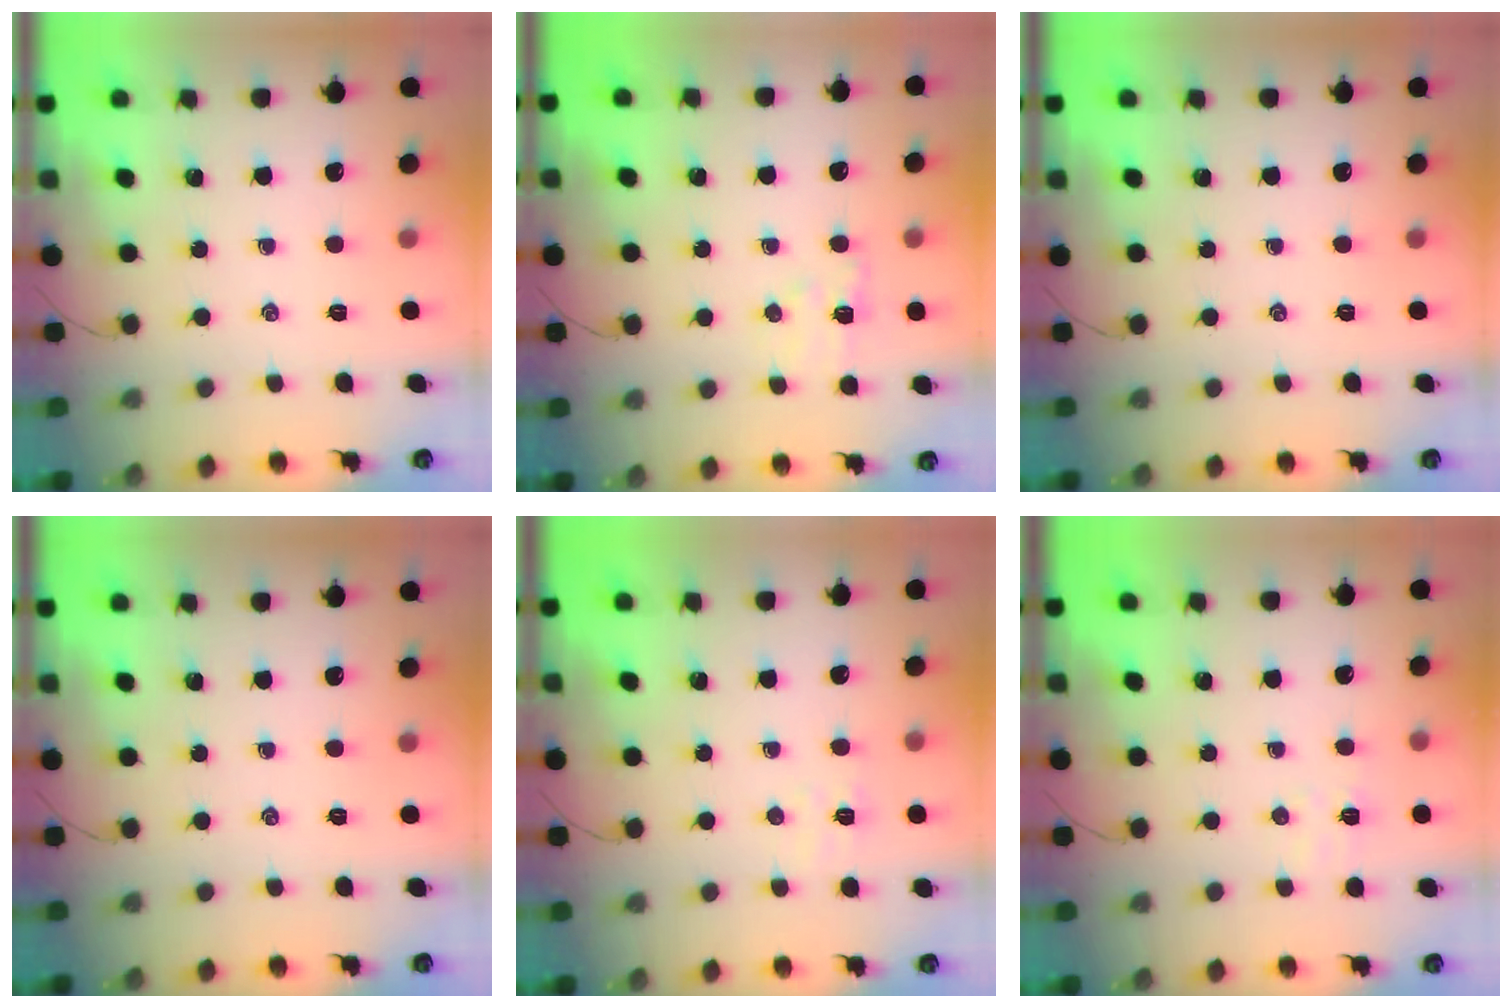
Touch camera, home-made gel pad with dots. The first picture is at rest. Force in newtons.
{"total": 6.5, "press": 6.4, "slide": 1.1}
{"total": 0.0}
{"total": 0.0}
{"total": 4.5, "press": 4.4, "slide": 1.3}
{"total": 4.0, "press": 3.9, "slide": 1.0}